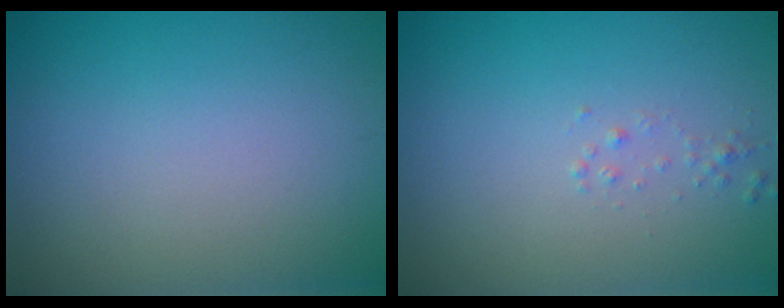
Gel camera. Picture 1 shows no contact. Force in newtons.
{"total": 0.7, "press": 0.6, "slide": 0.1}